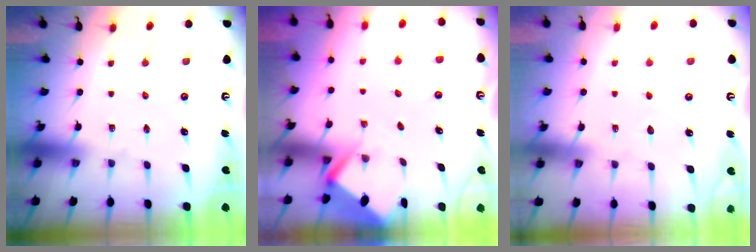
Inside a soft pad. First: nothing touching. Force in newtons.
{"total": 2.6, "press": 2.6, "slide": 0.1}
{"total": 4.6, "press": 4.6, "slide": 0.6}